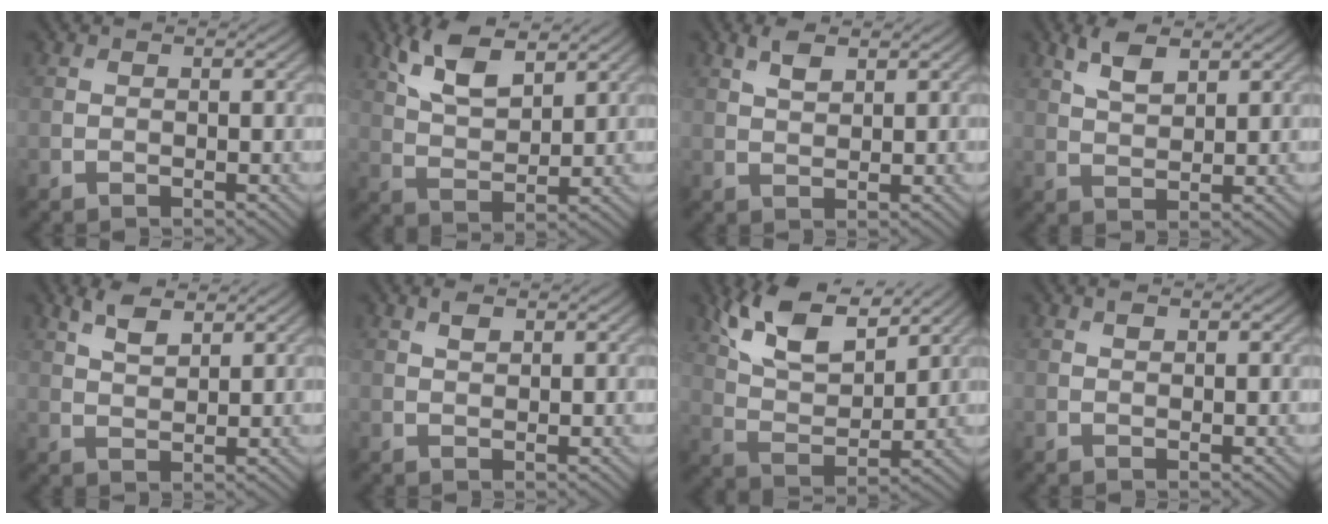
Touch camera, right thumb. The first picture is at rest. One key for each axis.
{"total": 7.7, "fx": 4.6, "fy": 3.2, "fz": 5.2, "tx": -0.118, "ty": 0.002, "tz": 0.095}
{"total": 2.6, "fx": 1.6, "fy": 1.1, "fz": 1.7, "tx": -0.038, "ty": 0.002, "tz": 0.033}
{"total": 4.2, "fx": 2.6, "fy": 1.7, "fz": 2.8, "tx": -0.067, "ty": 0.001, "tz": 0.054}
{"total": 3.6, "fx": 2.5, "fy": 1.3, "fz": 2.3, "tx": -0.054, "ty": 0.001, "tz": 0.052}
{"total": 1.4, "fx": 0.9, "fy": 0.6, "fz": 0.9, "tx": -0.018, "ty": 0.001, "tz": 0.018}
{"total": 11.4, "fx": 7.7, "fy": 4.3, "fz": 7.2, "tx": -0.156, "ty": 0.003, "tz": 0.143}
{"total": 0.7, "fx": 0.5, "fy": 0.3, "fz": 0.4, "tx": -0.008, "ty": -0.001, "tz": 0.009}